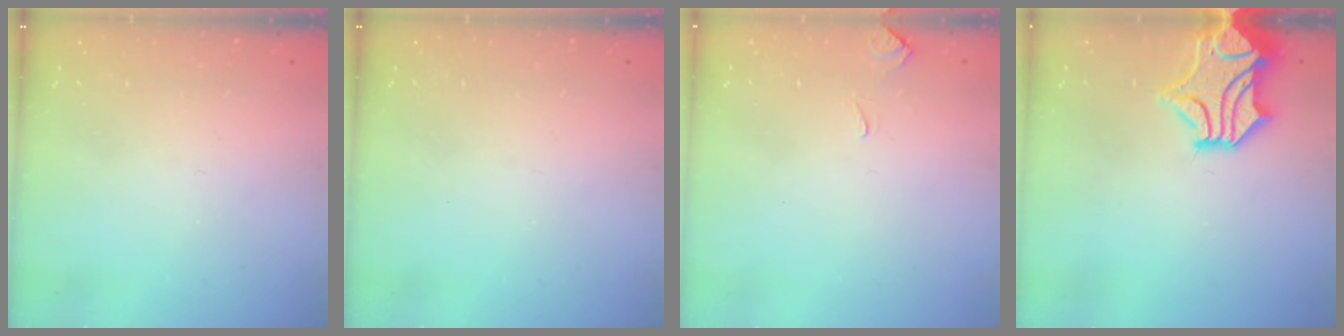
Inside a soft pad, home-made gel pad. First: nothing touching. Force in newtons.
{"total": 0.0}
{"total": 1.1, "press": 1.0, "slide": 0.4}
{"total": 1.6, "press": 0.8, "slide": 1.4}